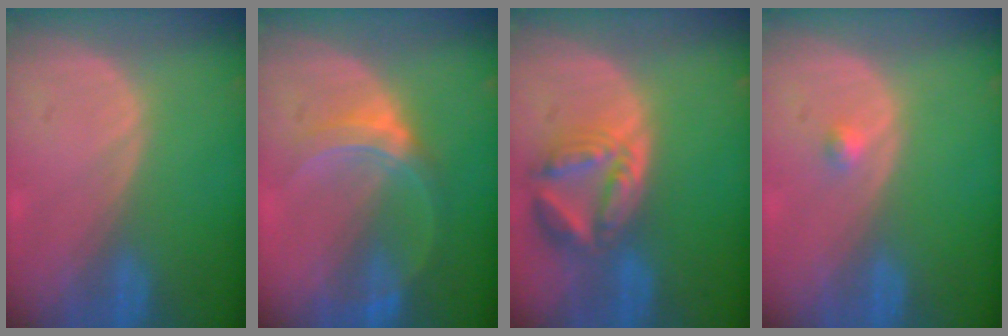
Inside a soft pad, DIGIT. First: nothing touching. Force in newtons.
{"total": 5.5, "press": 5.5, "slide": 0.3}
{"total": 8.0, "press": 7.1, "slide": 3.7}
{"total": 1.2, "press": 1.1, "slide": 0.6}